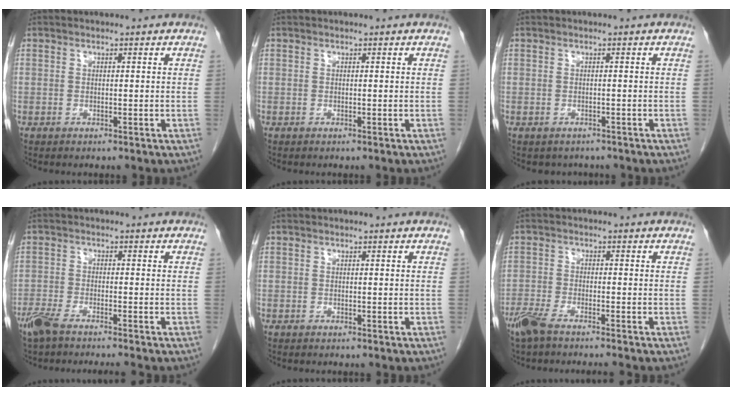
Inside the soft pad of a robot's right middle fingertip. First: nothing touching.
{"total": 0.0}
{"total": 2.4, "force": [-2.0, 1.3, 0.1], "torque": [-0.001, 0.003, -0.026]}
{"total": 6.6, "force": [-5.5, 0.4, 3.5], "torque": [-0.059, -0.015, -0.096]}
{"total": 0.0}
{"total": 5.9, "force": [-4.9, 0.4, 3.2], "torque": [-0.059, -0.015, -0.089]}